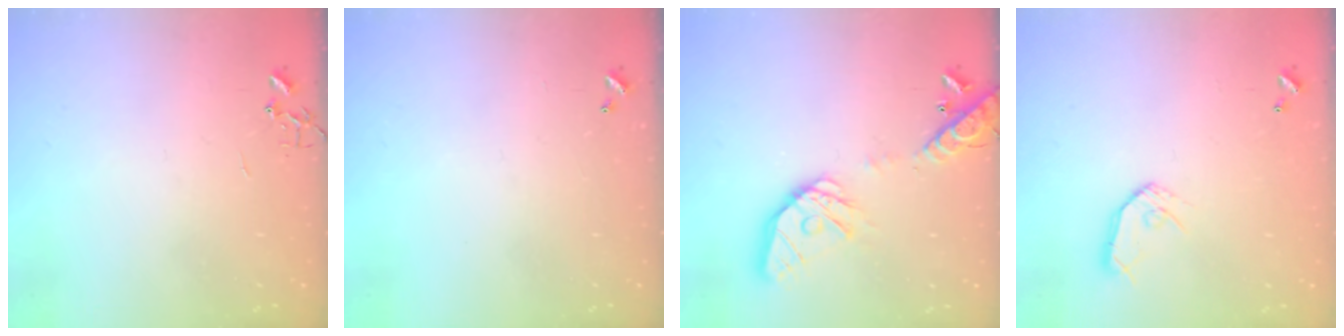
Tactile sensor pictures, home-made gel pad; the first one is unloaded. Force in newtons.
{"total": 0.0}
{"total": 16.7, "press": 16.5, "slide": 2.5}
{"total": 8.8, "press": 8.8, "slide": 0.6}